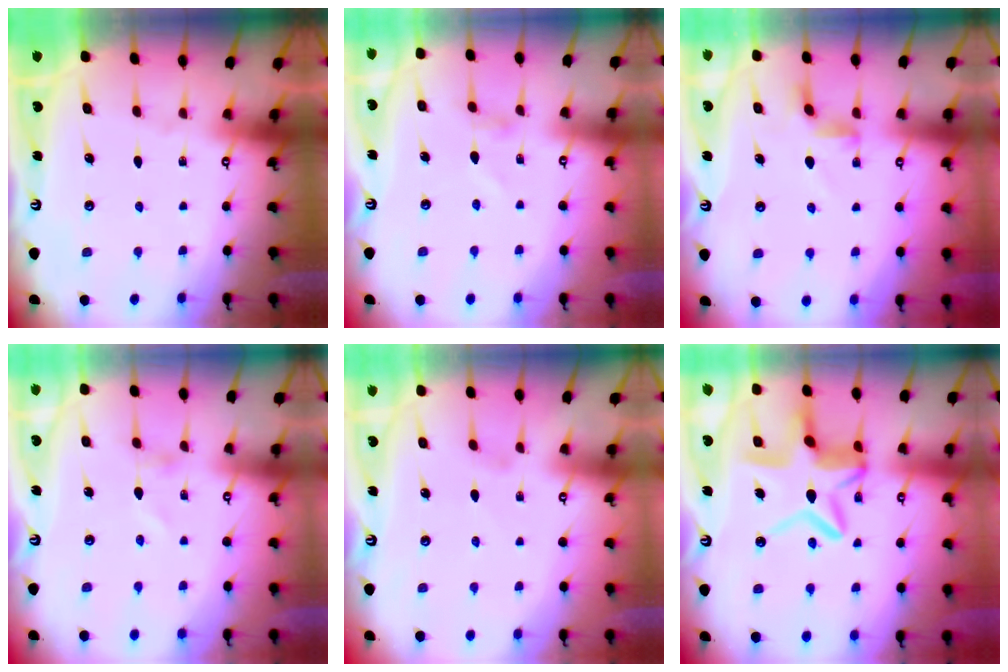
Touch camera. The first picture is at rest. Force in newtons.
{"total": 0.0}
{"total": 2.9, "press": 2.8, "slide": 0.5}
{"total": 0.8, "press": 0.7, "slide": 0.3}
{"total": 0.0}
{"total": 12.1, "press": 12.0, "slide": 1.3}